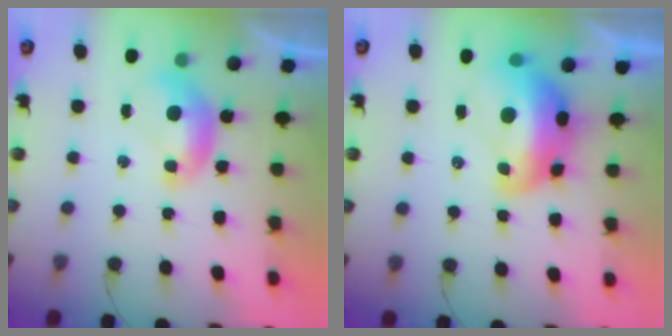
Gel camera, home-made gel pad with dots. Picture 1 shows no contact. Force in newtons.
{"total": 7.3, "press": 7.2, "slide": 1.2}